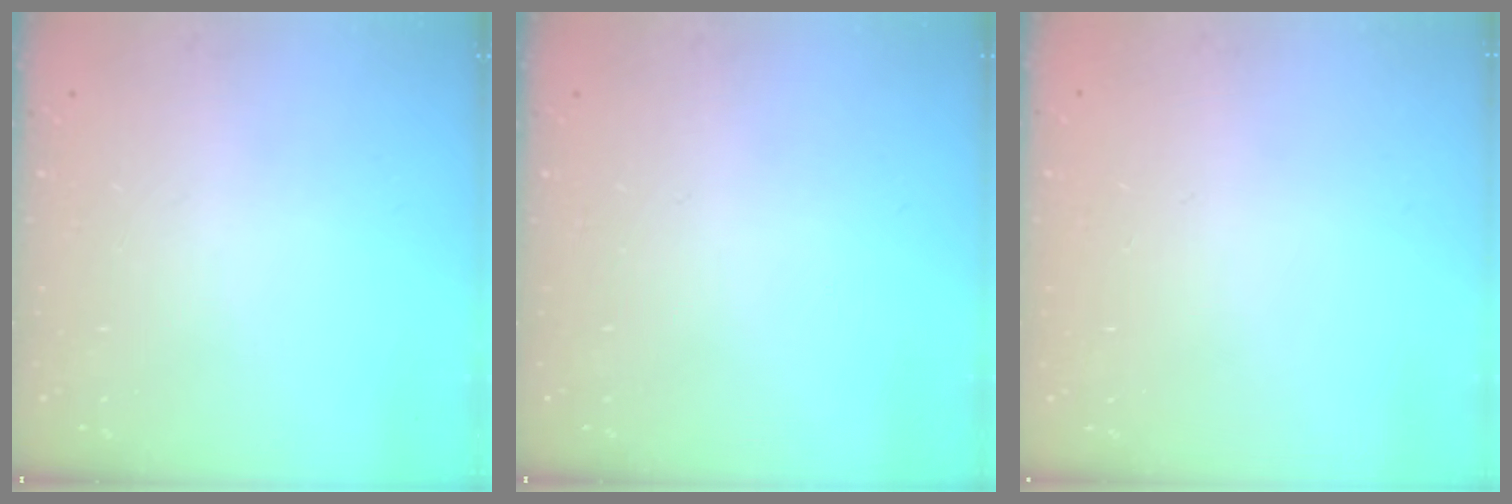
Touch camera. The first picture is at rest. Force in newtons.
{"total": 0.0}
{"total": 0.0}